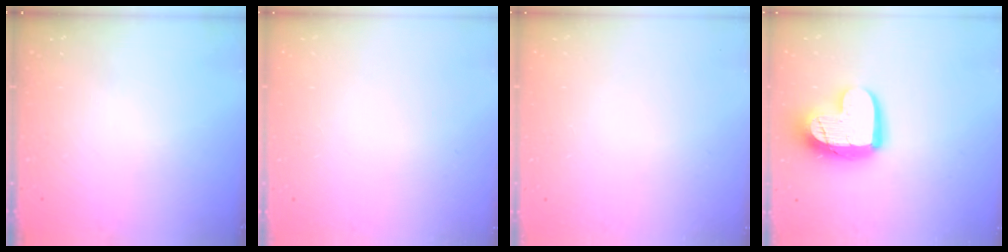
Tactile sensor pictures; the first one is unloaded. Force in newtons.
{"total": 0.0}
{"total": 0.0}
{"total": 15.1, "press": 15.1, "slide": 1.3}